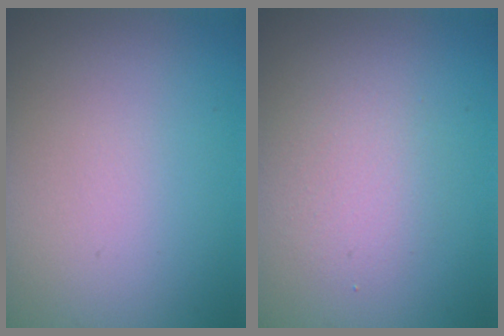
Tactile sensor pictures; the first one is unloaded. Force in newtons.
{"total": 2.3, "press": 2.3, "slide": 0.2}